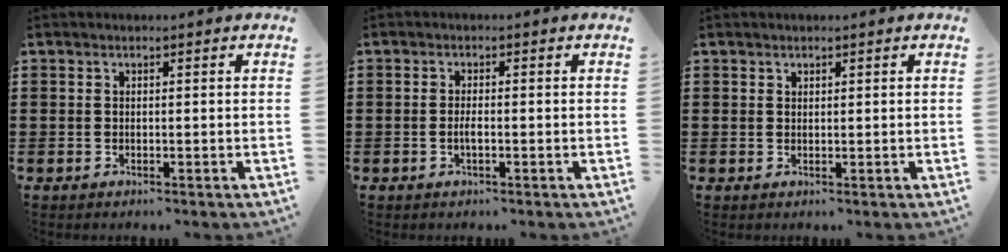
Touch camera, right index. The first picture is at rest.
{"total": 1.5, "force": [-0.5, 0.4, 1.4], "torque": [-0.027, 0.000, -0.008]}
{"total": 0.7, "force": [0.6, 0.4, 0.0], "torque": [-0.002, 0.001, 0.012]}